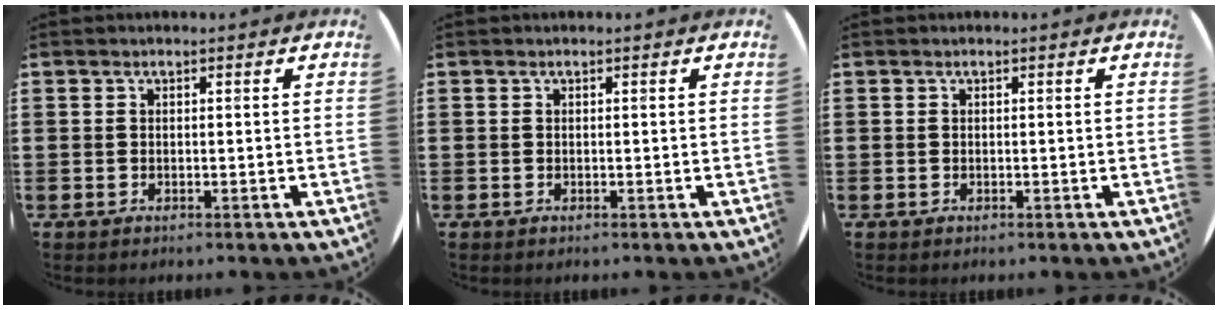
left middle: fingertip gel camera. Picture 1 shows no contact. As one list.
[{"total": 0.0}, {"total": 0.0}]